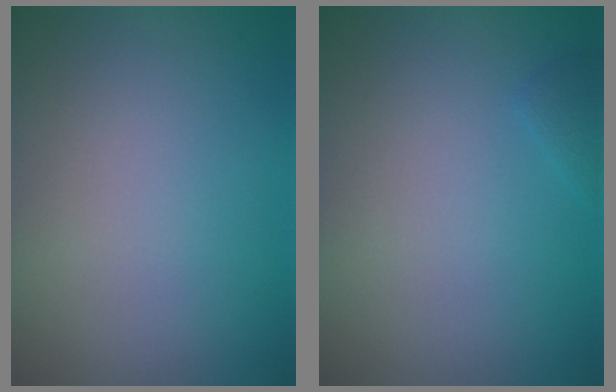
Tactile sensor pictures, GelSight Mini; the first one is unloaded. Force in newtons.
{"total": 0.7, "press": 0.7, "slide": 0.1}